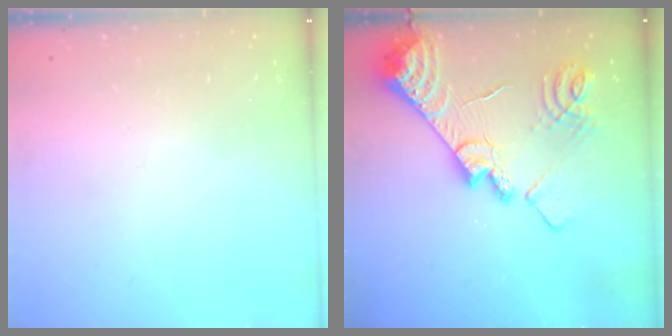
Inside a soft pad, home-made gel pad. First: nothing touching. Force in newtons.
{"total": 18.9, "press": 18.9, "slide": 1.6}